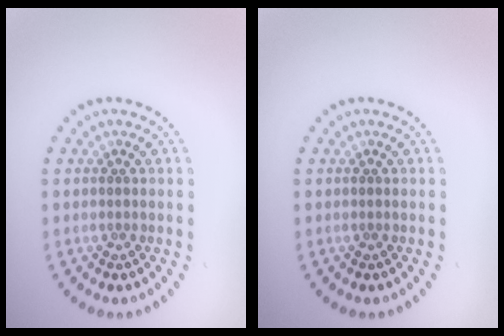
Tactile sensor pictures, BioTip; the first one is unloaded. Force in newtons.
{"total": 0.0}